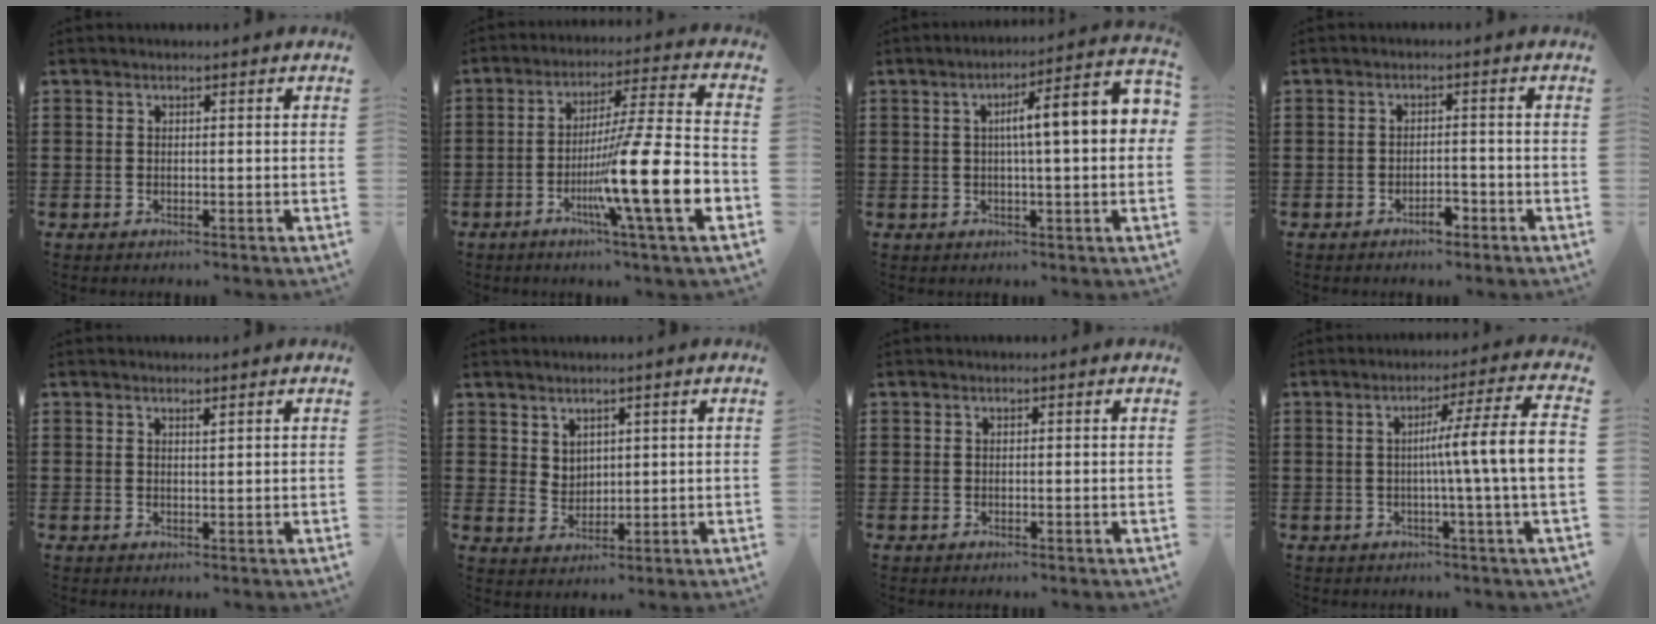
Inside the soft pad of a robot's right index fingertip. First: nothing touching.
{"total": 16.8, "force": [-5.8, 1.2, 15.8], "torque": [-0.251, -0.010, -0.098]}
{"total": 8.4, "force": [0.9, 1.0, 8.3], "torque": [-0.139, -0.004, 0.005]}
{"total": 2.8, "force": [-2.2, 1.0, 1.4], "torque": [-0.026, 0.004, -0.042]}
{"total": 0.8, "force": [0.6, 0.1, 0.4], "torque": [-0.010, -0.001, 0.013]}
{"total": 2.7, "force": [2.2, 1.6, 0.3], "torque": [-0.014, 0.001, 0.044]}
{"total": 0.0}
{"total": 9.1, "force": [-0.3, -0.7, 9.1], "torque": [-0.148, -0.013, -0.016]}